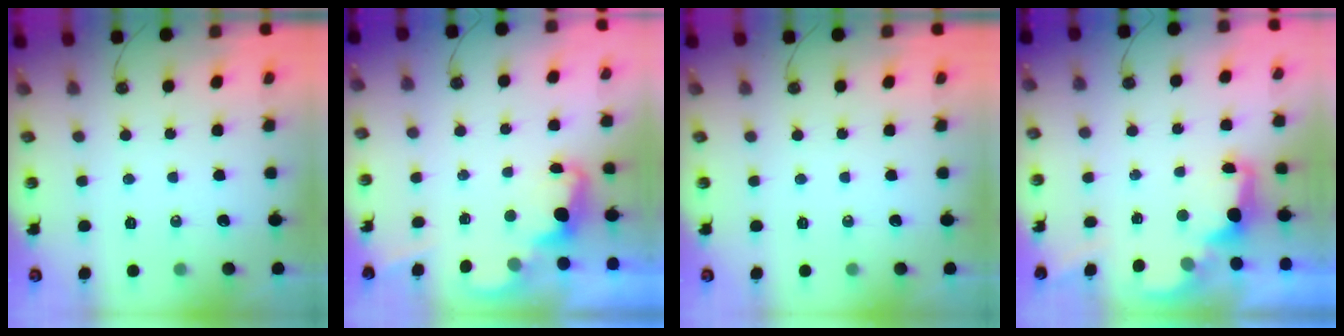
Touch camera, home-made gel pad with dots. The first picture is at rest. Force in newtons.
{"total": 2.4, "press": 2.4, "slide": 0.5}
{"total": 0.0}
{"total": 2.6, "press": 2.5, "slide": 0.6}